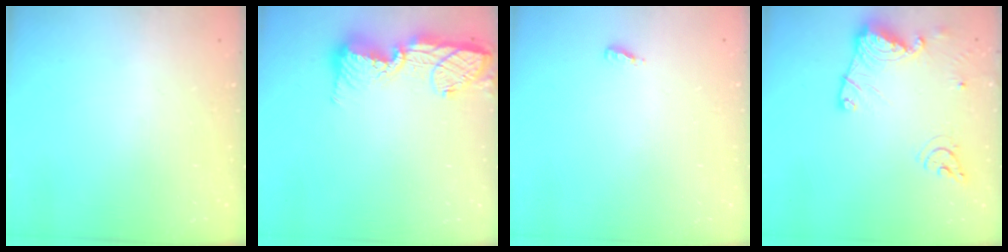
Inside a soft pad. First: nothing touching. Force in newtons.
{"total": 16.3, "press": 16.3, "slide": 1.3}
{"total": 3.7, "press": 3.6, "slide": 1.0}
{"total": 15.2, "press": 15.1, "slide": 1.8}